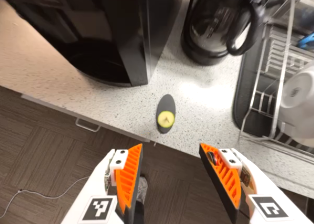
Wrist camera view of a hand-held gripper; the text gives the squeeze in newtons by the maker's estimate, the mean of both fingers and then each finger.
{"total": 0.0}